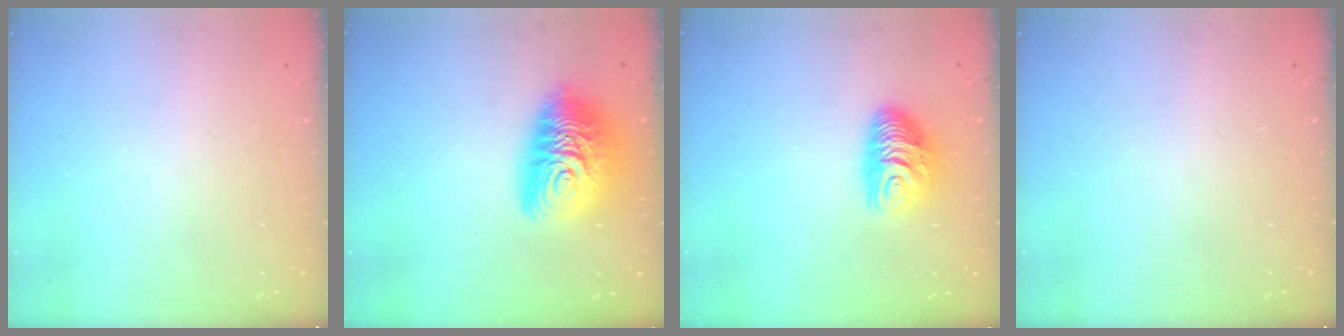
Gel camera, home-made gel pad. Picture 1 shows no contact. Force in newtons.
{"total": 14.7, "press": 14.6, "slide": 1.3}
{"total": 10.5, "press": 10.5, "slide": 1.2}
{"total": 0.0}